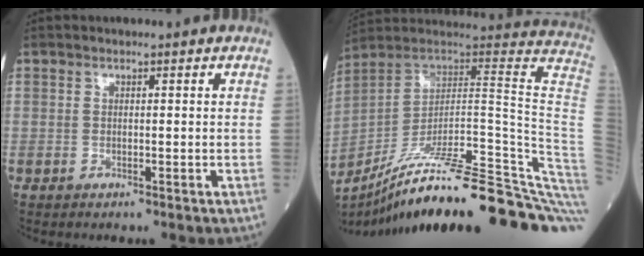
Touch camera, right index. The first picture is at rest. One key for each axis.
{"total": 35.9, "fx": -27.1, "fy": 0.7, "fz": 23.5, "tx": -0.199, "ty": -0.028, "tz": -0.382}